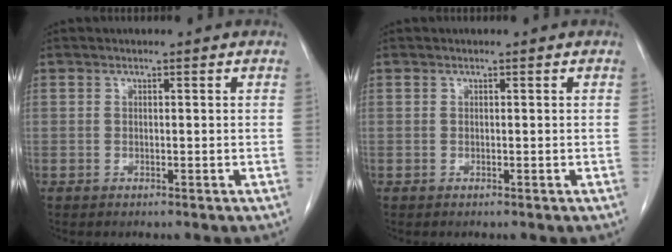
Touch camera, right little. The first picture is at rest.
{"total": 0.0}